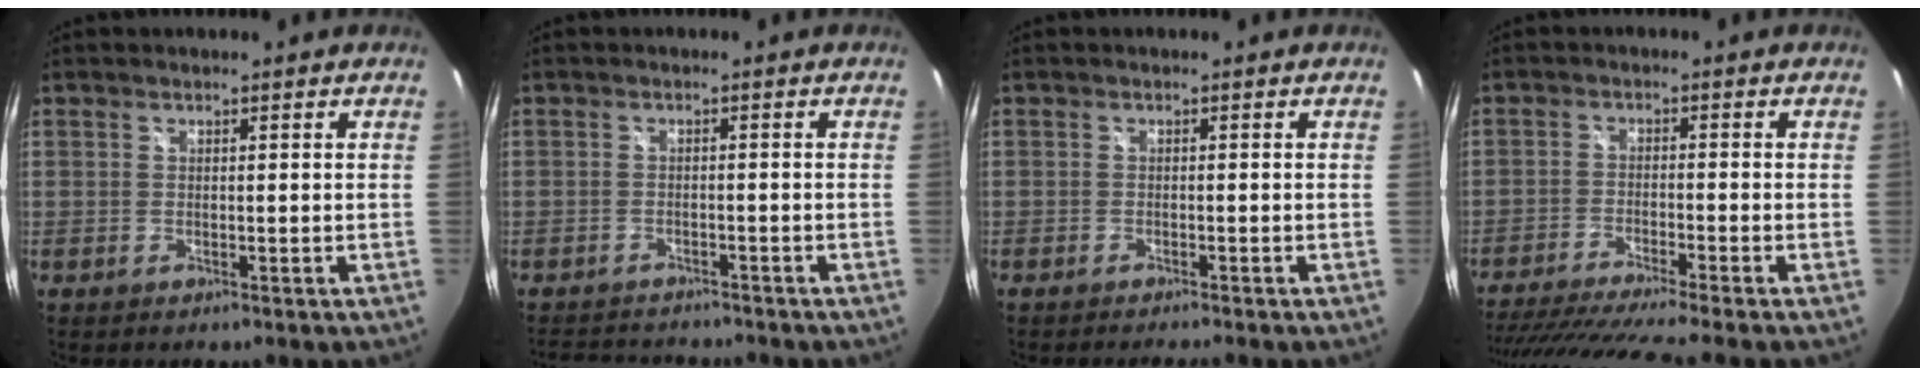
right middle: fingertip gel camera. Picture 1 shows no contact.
{"total": 7.1, "force": [-6.5, 2.2, 1.9], "torque": [-0.049, 0.003, -0.096]}
{"total": 2.6, "force": [-2.4, 0.0, 1.0], "torque": [-0.022, -0.014, -0.040]}
{"total": 14.6, "force": [-12.4, -0.6, 7.7], "torque": [-0.156, -0.036, -0.199]}